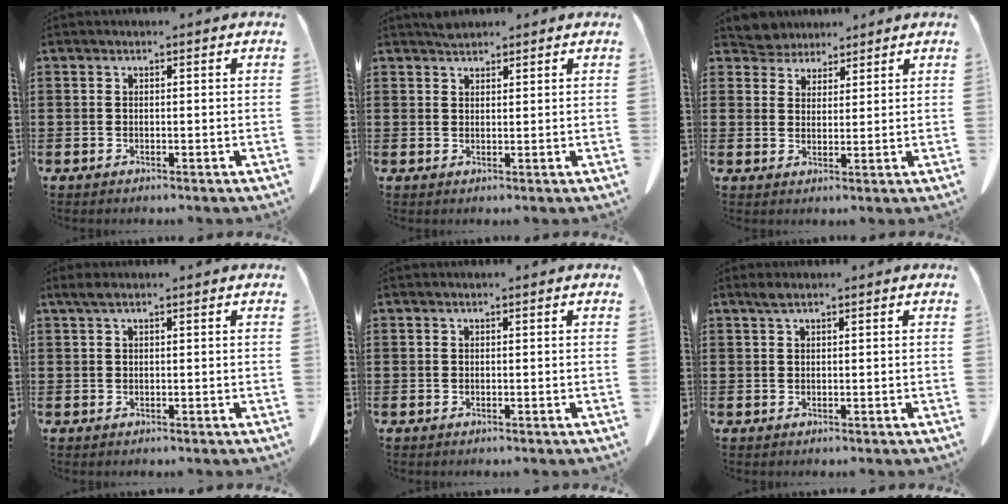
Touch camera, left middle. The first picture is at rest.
{"total": 1.6, "force": [1.5, 0.4, 0.3], "torque": [-0.011, -0.002, 0.029]}
{"total": 3.9, "force": [3.6, 1.5, -0.2], "torque": [-0.016, -0.010, 0.067]}
{"total": 1.2, "force": [0.4, 0.2, 1.1], "torque": [-0.024, 0.001, 0.009]}
{"total": 0.0}
{"total": 1.3, "force": [0.8, 0.3, 1.0], "torque": [-0.023, 0.000, 0.015]}